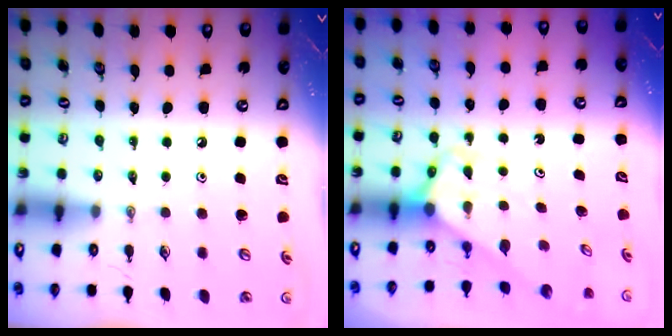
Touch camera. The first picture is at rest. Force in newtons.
{"total": 2.9, "press": 2.9, "slide": 0.2}